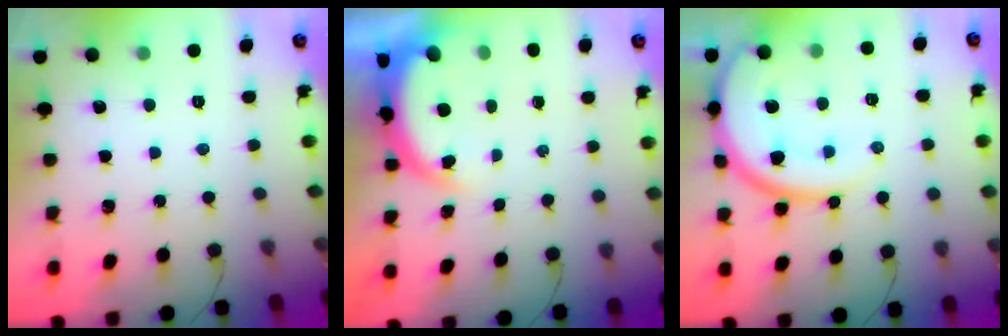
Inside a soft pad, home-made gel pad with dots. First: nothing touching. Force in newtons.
{"total": 4.8, "press": 4.7, "slide": 1.2}
{"total": 15.2, "press": 15.1, "slide": 1.4}